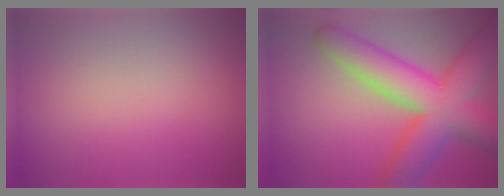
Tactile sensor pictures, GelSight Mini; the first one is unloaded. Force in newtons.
{"total": 10.3, "press": 10.2, "slide": 0.4}